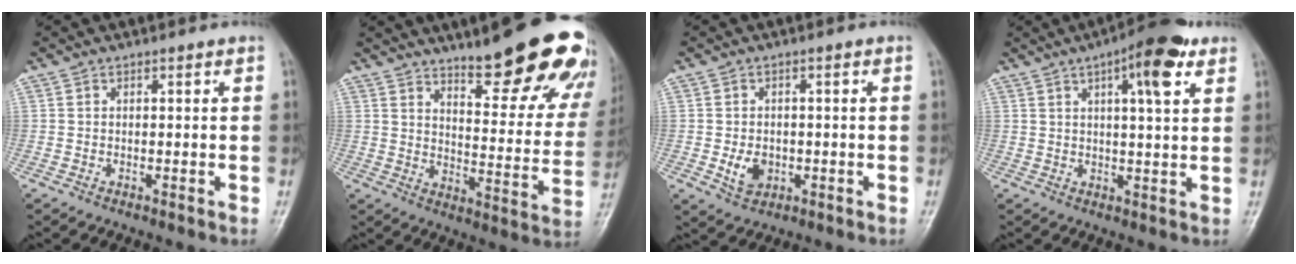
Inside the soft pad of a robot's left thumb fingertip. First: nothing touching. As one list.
[{"total": 23.5, "force": [16.7, 6.1, 15.3], "torque": [-0.155, -0.098, 0.219]}, {"total": 4.4, "force": [-1.1, 3.4, 2.6], "torque": [-0.033, 0.000, -0.012]}, {"total": 10.3, "force": [5.1, 2.7, 8.5], "torque": [-0.113, -0.008, 0.069]}]